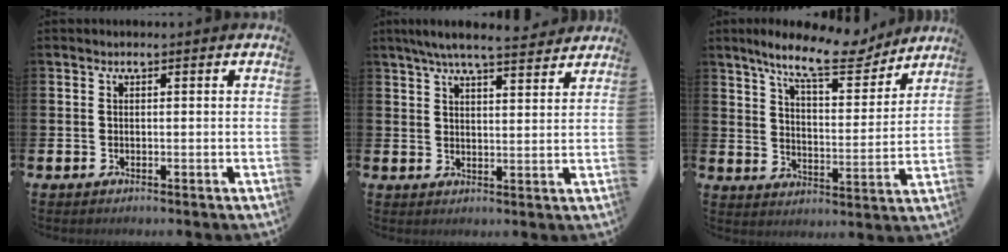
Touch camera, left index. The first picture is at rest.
{"total": 6.2, "force": [5.8, 0.6, 2.2], "torque": [-0.050, -0.026, 0.101]}
{"total": 11.3, "force": [9.6, 2.6, 5.4], "torque": [-0.118, -0.047, 0.165]}